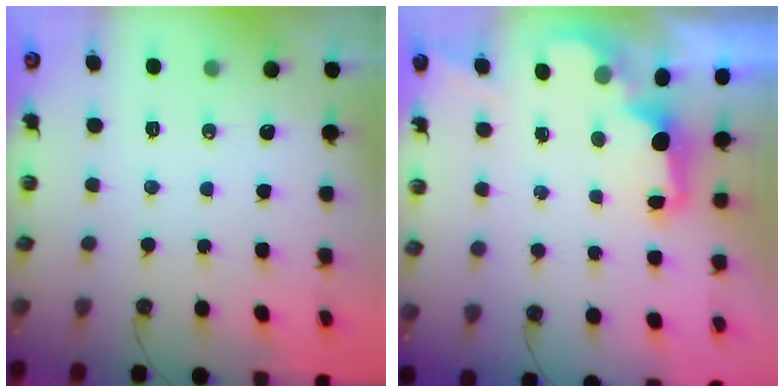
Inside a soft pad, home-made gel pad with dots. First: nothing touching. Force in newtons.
{"total": 2.3, "press": 2.2, "slide": 0.7}